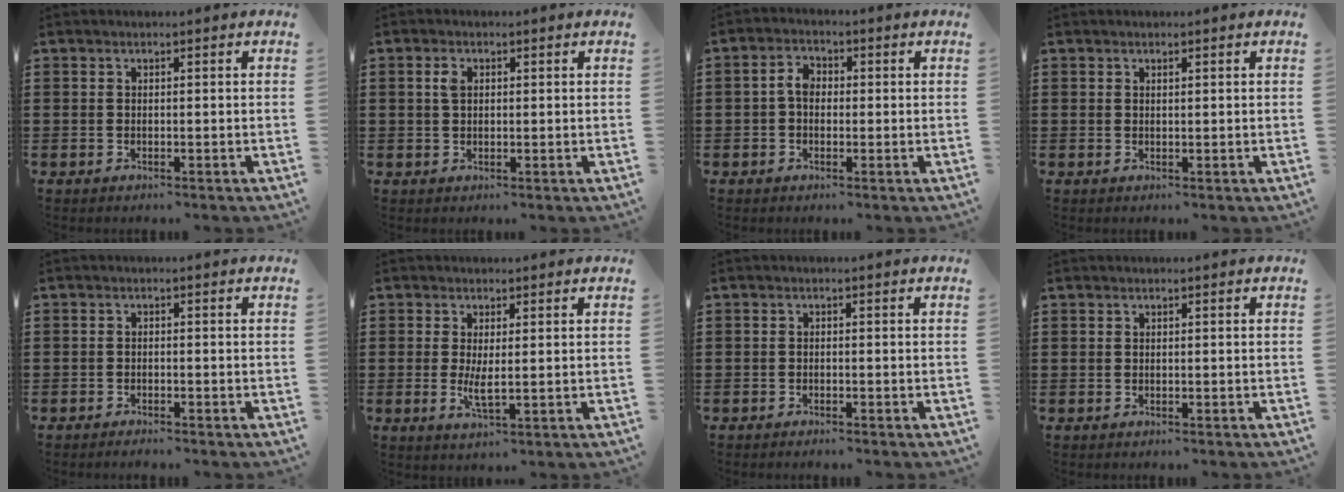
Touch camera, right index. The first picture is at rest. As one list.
[{"total": 2.0, "force": [0.6, 1.1, 1.5], "torque": [-0.034, 0.007, 0.010]}, {"total": 3.5, "force": [-0.1, 2.4, 2.5], "torque": [-0.060, 0.008, -0.007]}, {"total": 0.7, "force": [0.6, 0.3, 0.2], "torque": [-0.006, 0.002, 0.011]}, {"total": 1.0, "force": [-1.0, 0.1, 0.0], "torque": [-0.001, 0.002, -0.020]}, {"total": 3.3, "force": [0.4, 0.5, 3.3], "torque": [-0.062, -0.007, 0.009]}, {"total": 0.7, "force": [-0.7, 0.1, 0.0], "torque": [-0.002, -0.001, -0.014]}, {"total": 0.0}]